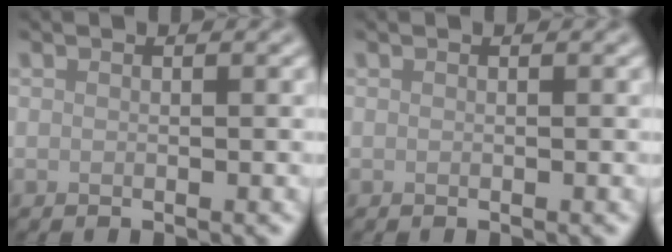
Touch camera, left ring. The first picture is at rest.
{"total": 0.0}